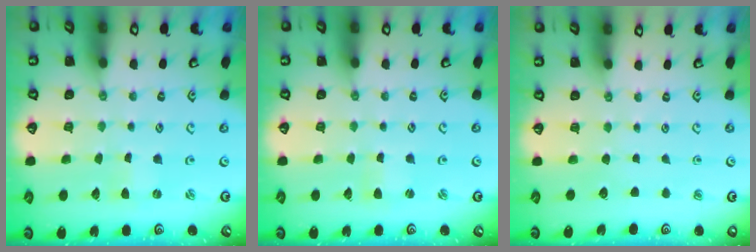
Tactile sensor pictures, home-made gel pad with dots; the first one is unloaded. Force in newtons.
{"total": 1.1, "press": 1.1, "slide": 0.2}
{"total": 0.0}